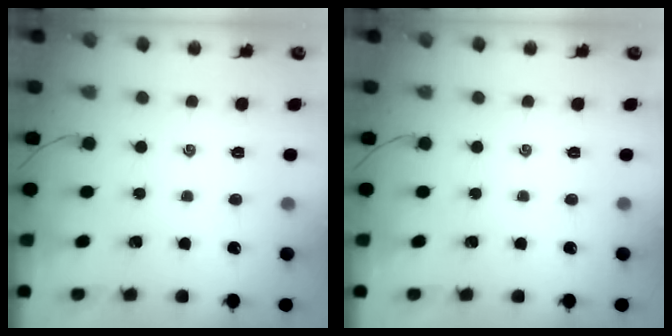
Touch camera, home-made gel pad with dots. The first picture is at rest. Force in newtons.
{"total": 0.0}